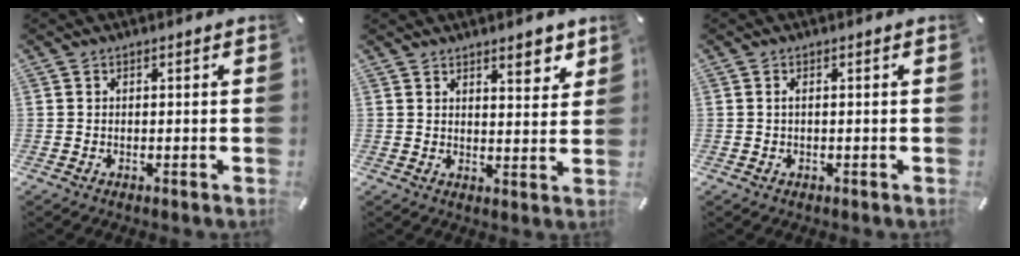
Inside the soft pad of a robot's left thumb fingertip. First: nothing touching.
{"total": 5.7, "force": [4.4, 2.4, 2.7], "torque": [-0.017, -0.030, 0.071]}
{"total": 1.0, "force": [0.1, 0.5, 0.8], "torque": [-0.018, 0.002, 0.000]}